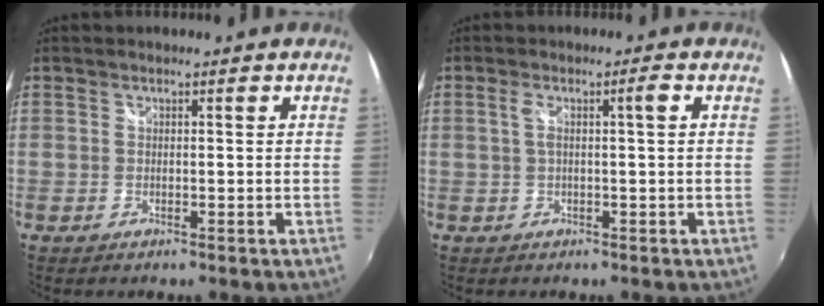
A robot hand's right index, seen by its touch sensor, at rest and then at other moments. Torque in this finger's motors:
{"motor_torque": [0.24, 0.08, 0.06, 0.04]}